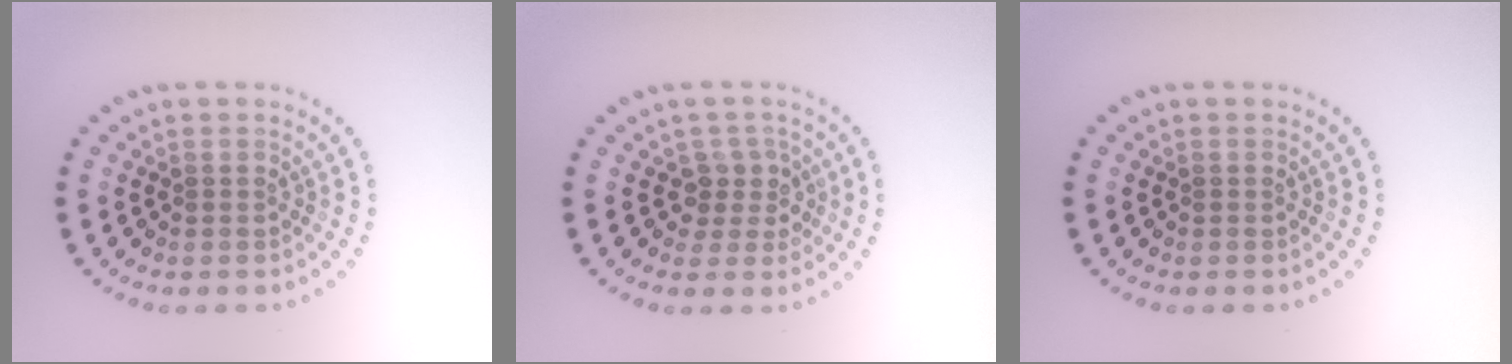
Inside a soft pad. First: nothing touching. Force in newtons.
{"total": 2.3, "press": 1.9, "slide": 1.3}
{"total": 0.0}